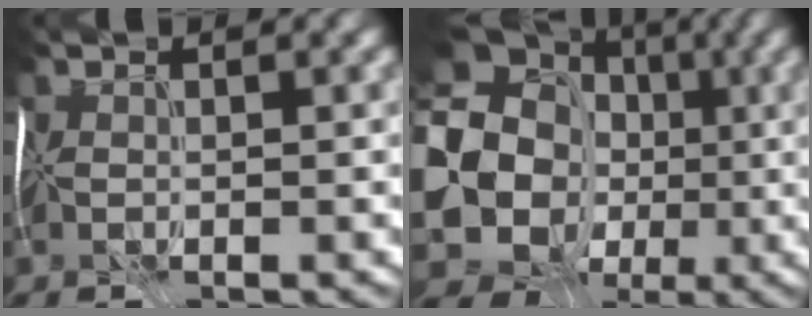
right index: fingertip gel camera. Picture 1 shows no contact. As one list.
[{"total": 15.8, "force": [0.4, 13.7, 7.8], "torque": [-0.159, -0.007, -0.012]}]